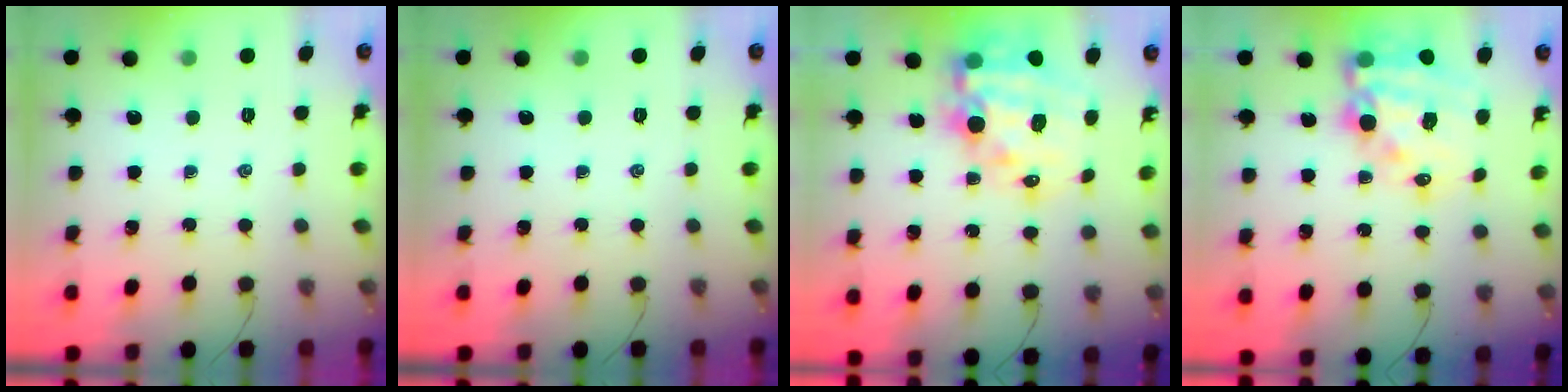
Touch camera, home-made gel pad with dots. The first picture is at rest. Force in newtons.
{"total": 0.0}
{"total": 18.3, "press": 17.8, "slide": 4.2}
{"total": 18.1, "press": 17.6, "slide": 4.1}